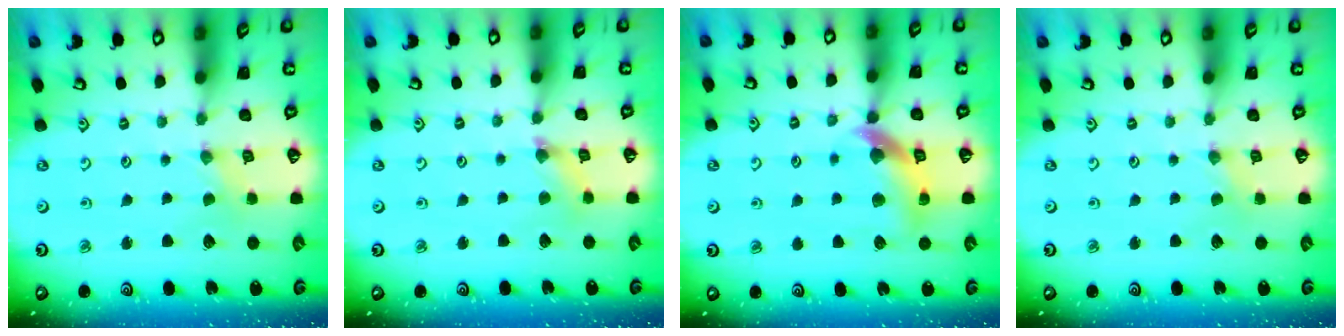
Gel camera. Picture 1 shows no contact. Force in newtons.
{"total": 2.8, "press": 2.8, "slide": 0.3}
{"total": 10.3, "press": 10.2, "slide": 1.7}
{"total": 0.0}